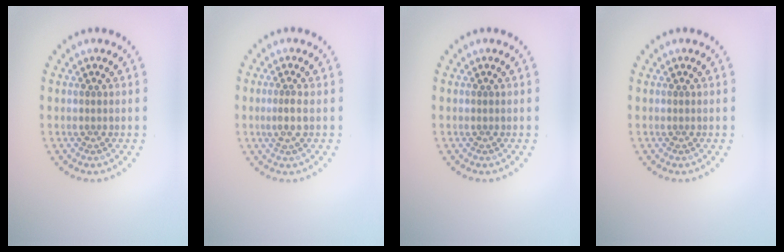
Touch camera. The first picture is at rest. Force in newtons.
{"total": 1.5, "press": 1.2, "slide": 1.0}
{"total": 0.0}
{"total": 0.0}